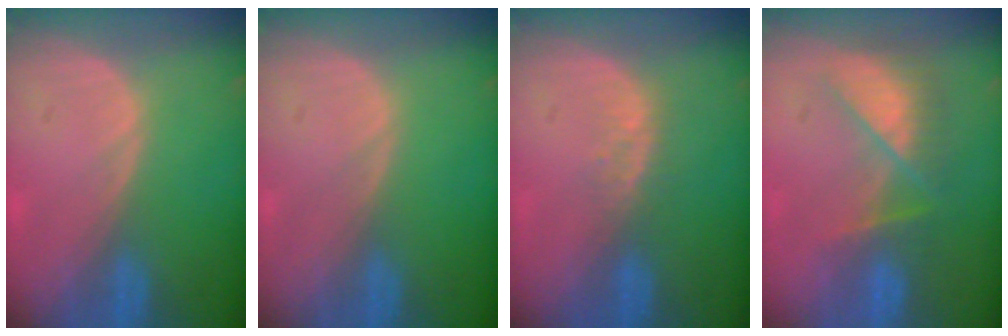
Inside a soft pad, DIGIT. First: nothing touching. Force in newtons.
{"total": 0.0}
{"total": 2.9, "press": 2.3, "slide": 1.8}
{"total": 8.1, "press": 7.1, "slide": 4.0}